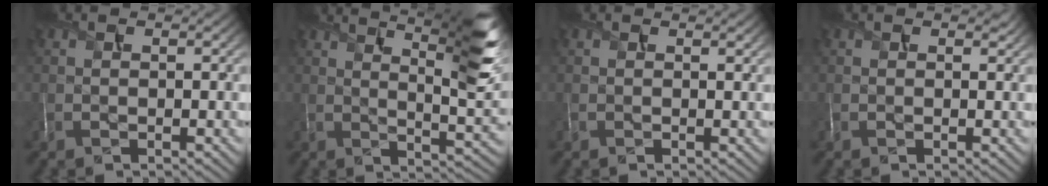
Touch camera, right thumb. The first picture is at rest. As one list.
[{"total": 11.5, "force": [7.0, 2.2, 8.9], "torque": [-0.128, 0.002, 0.104]}, {"total": 0.8, "force": [0.6, 0.3, 0.3], "torque": [-0.009, -0.004, 0.008]}, {"total": 0.9, "force": [0.7, 0.4, 0.3], "torque": [-0.008, -0.002, 0.010]}]